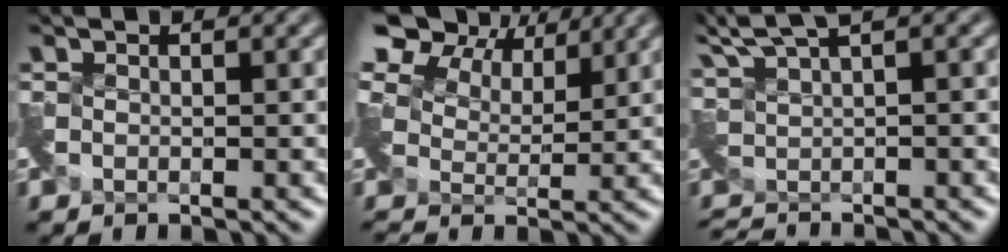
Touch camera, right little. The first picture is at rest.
{"total": 8.9, "force": [6.3, 4.3, 4.5], "torque": [-0.129, 0.035, 0.098]}
{"total": 2.6, "force": [0.9, 0.7, 2.3], "torque": [-0.056, -0.012, 0.021]}